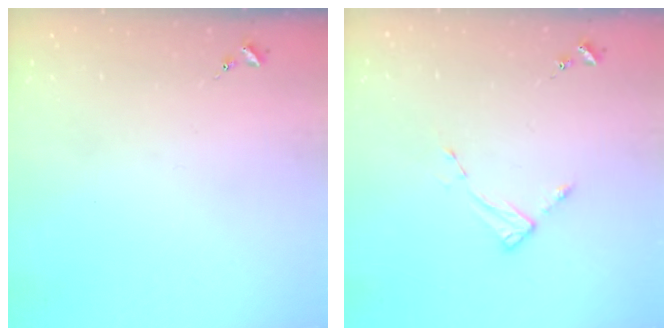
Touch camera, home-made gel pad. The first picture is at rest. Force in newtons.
{"total": 2.6, "press": 2.6, "slide": 0.4}